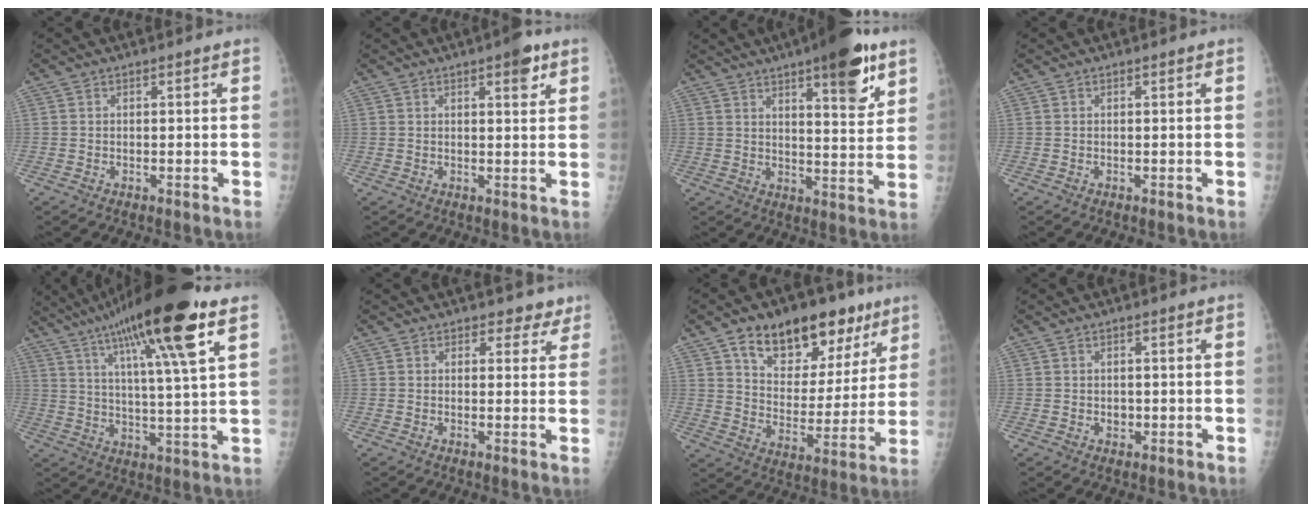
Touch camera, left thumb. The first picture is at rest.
{"total": 4.2, "force": [2.4, 1.3, 3.2], "torque": [-0.033, -0.009, 0.027]}
{"total": 14.2, "force": [8.1, 3.8, 10.9], "torque": [-0.128, -0.039, 0.112]}
{"total": 0.0}
{"total": 20.8, "force": [11.6, 2.4, 17.2], "torque": [-0.285, -0.025, 0.187]}
{"total": 3.4, "force": [2.5, 2.2, 0.3], "torque": [0.027, -0.015, 0.019]}
{"total": 20.5, "force": [12.1, 11.5, 11.9], "torque": [-0.128, -0.038, 0.193]}
{"total": 1.4, "force": [-0.1, 1.2, 0.7], "torque": [-0.007, 0.001, 0.001]}